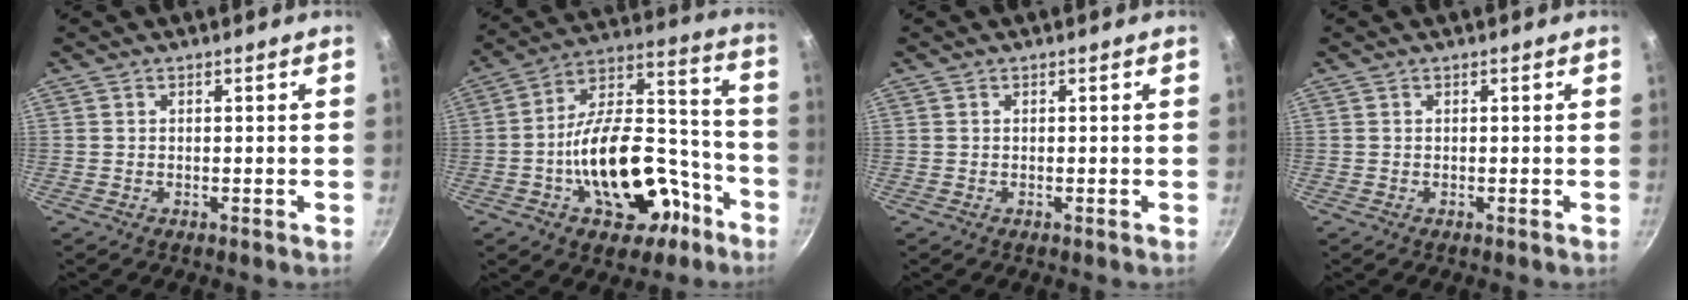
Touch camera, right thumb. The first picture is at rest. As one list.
[{"total": 23.5, "force": [-9.0, 13.6, 17.0], "torque": [-0.225, 0.091, -0.121]}, {"total": 0.0}, {"total": 0.0}]